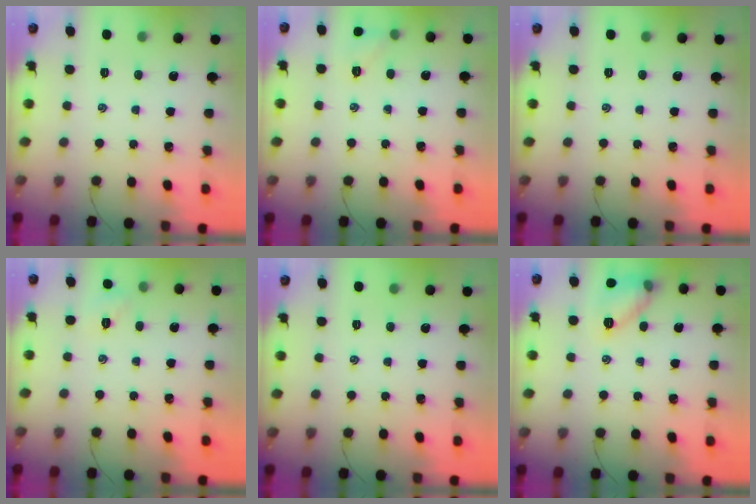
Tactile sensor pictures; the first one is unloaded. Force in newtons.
{"total": 6.2, "press": 5.9, "slide": 1.9}
{"total": 0.0}
{"total": 2.1, "press": 2.0, "slide": 0.6}
{"total": 0.0}
{"total": 10.3, "press": 10.2, "slide": 1.3}